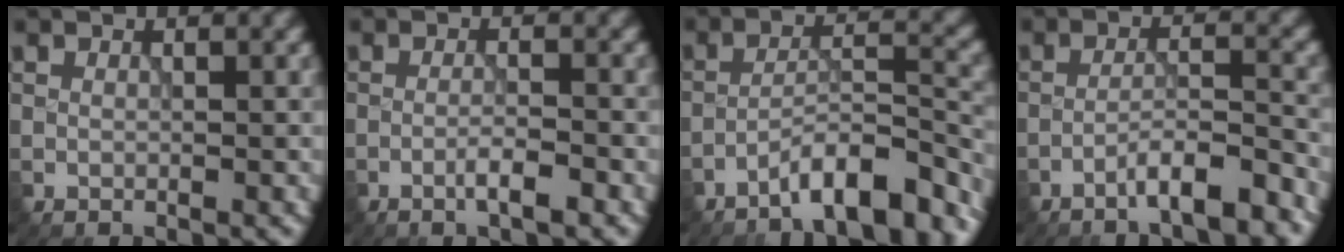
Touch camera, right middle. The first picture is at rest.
{"total": 2.2, "force": [-1.2, 0.3, 1.8], "torque": [-0.028, 0.007, -0.025]}
{"total": 7.0, "force": [-5.5, 1.4, 4.0], "torque": [-0.054, 0.008, -0.093]}
{"total": 4.9, "force": [-3.6, 0.7, 3.2], "torque": [-0.047, 0.013, -0.064]}